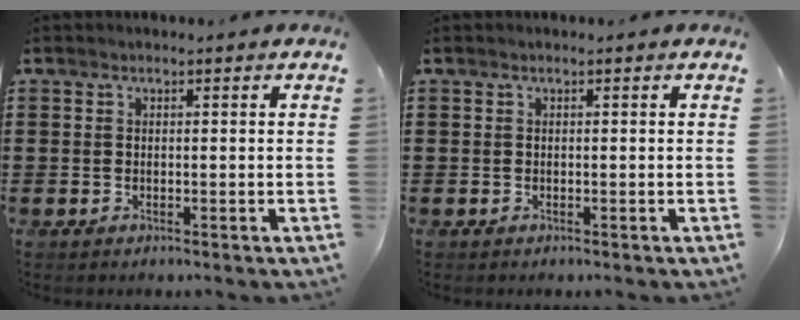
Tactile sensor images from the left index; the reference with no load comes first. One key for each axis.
{"total": 0.0}